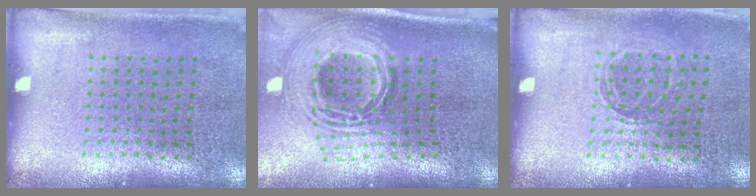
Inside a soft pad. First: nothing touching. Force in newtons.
{"total": 3.0, "press": 2.0, "slide": 2.2}
{"total": 0.8, "press": 0.8, "slide": 0.1}